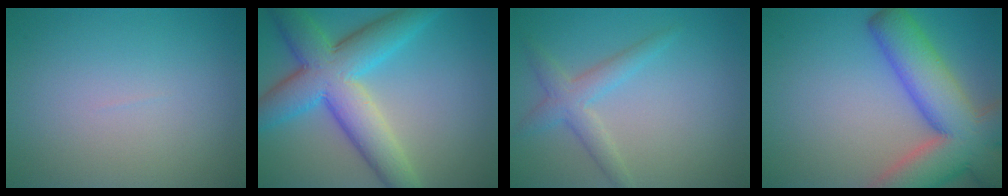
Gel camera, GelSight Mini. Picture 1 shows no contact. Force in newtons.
{"total": 9.5, "press": 9.5, "slide": 0.2}
{"total": 2.8, "press": 2.8, "slide": 0.1}
{"total": 11.6, "press": 11.6, "slide": 0.8}